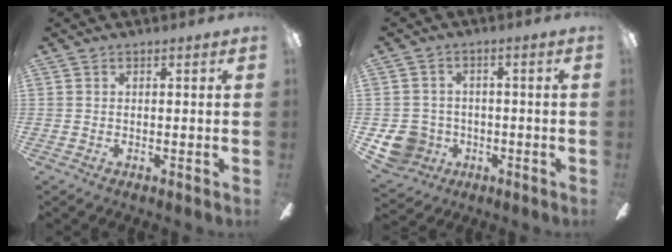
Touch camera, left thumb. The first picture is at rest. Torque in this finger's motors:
{"motor_torque": [-0.40, 0.41, 0.21, -0.16, 0.00]}